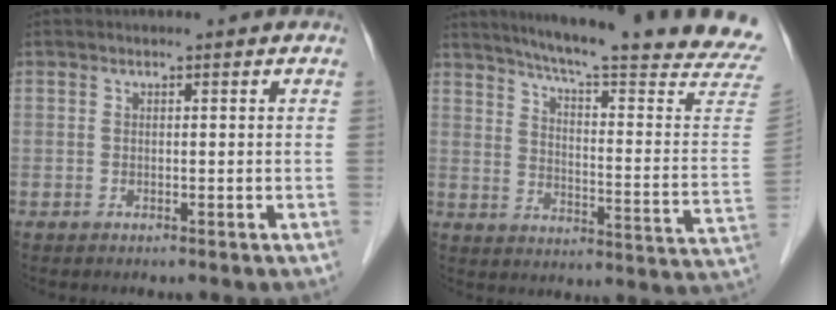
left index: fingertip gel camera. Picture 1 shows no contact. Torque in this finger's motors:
{"motor_torque": [-0.17, -0.39, 0.21, 0.07]}